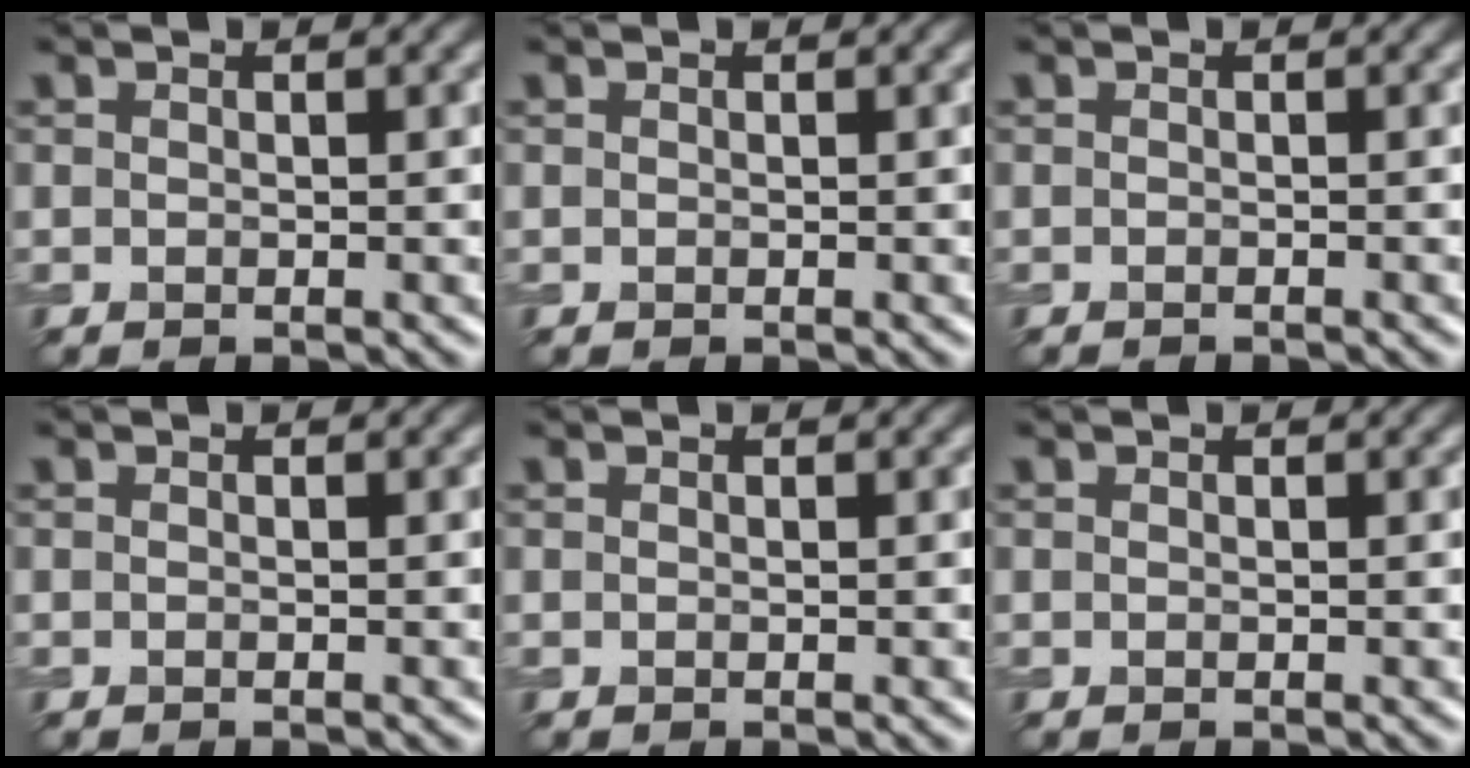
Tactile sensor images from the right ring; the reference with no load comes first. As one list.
[{"total": 0.0}, {"total": 0.7, "force": [-0.7, 0.1, 0.2], "torque": [0.001, -0.003, -0.011]}, {"total": 0.0}, {"total": 0.0}, {"total": 0.0}]